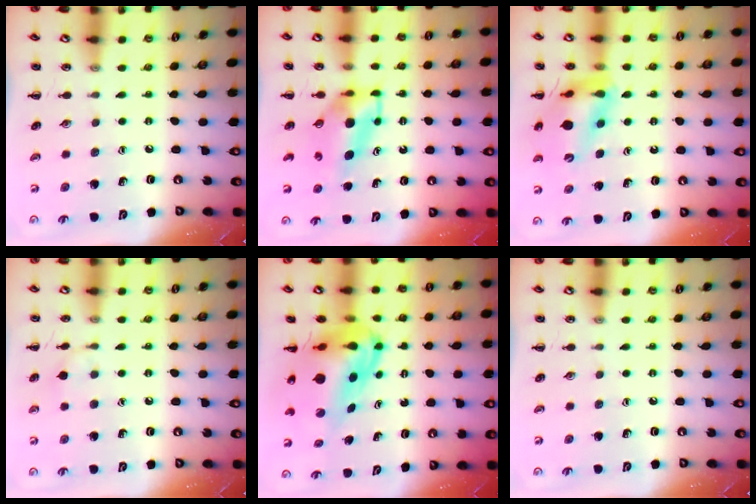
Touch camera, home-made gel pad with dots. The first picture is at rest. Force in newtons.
{"total": 5.7, "press": 5.6, "slide": 1.1}
{"total": 15.3, "press": 15.1, "slide": 2.5}
{"total": 6.1, "press": 5.9, "slide": 1.7}
{"total": 10.6, "press": 10.0, "slide": 3.4}
{"total": 0.0}